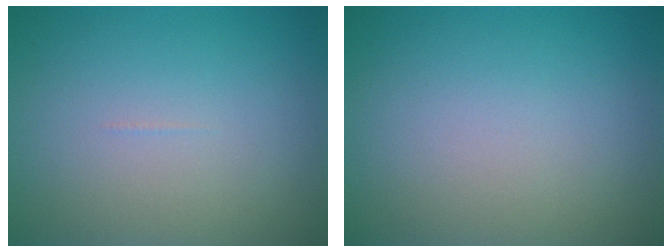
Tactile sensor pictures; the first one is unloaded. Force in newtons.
{"total": 0.0}